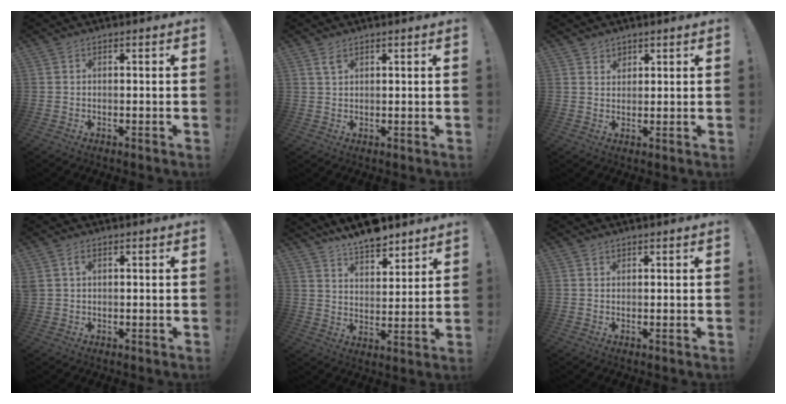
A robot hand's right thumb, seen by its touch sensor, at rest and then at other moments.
{"total": 2.8, "force": [1.8, 1.4, 1.6], "torque": [-0.017, -0.008, 0.031]}
{"total": 2.7, "force": [2.0, 1.7, 0.1], "torque": [0.012, -0.016, 0.033]}
{"total": 2.5, "force": [1.1, 1.7, 1.6], "torque": [-0.032, 0.005, 0.020]}
{"total": 9.8, "force": [8.6, 3.1, 3.7], "torque": [-0.062, -0.066, 0.157]}
{"total": 1.0, "force": [0.8, 0.5, 0.1], "torque": [0.006, -0.003, 0.014]}